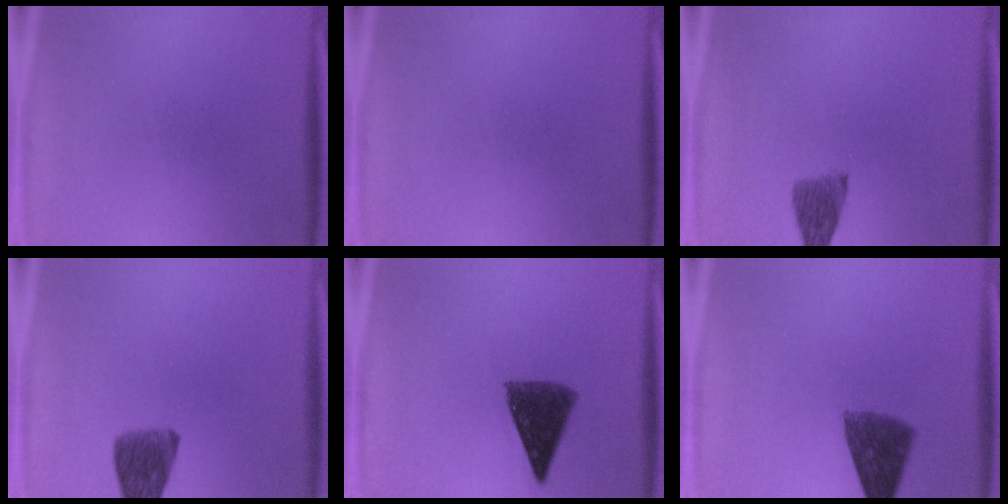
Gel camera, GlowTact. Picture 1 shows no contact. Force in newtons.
{"total": 0.0}
{"total": 4.1}
{"total": 7.1}
{"total": 9.5}
{"total": 8.5}